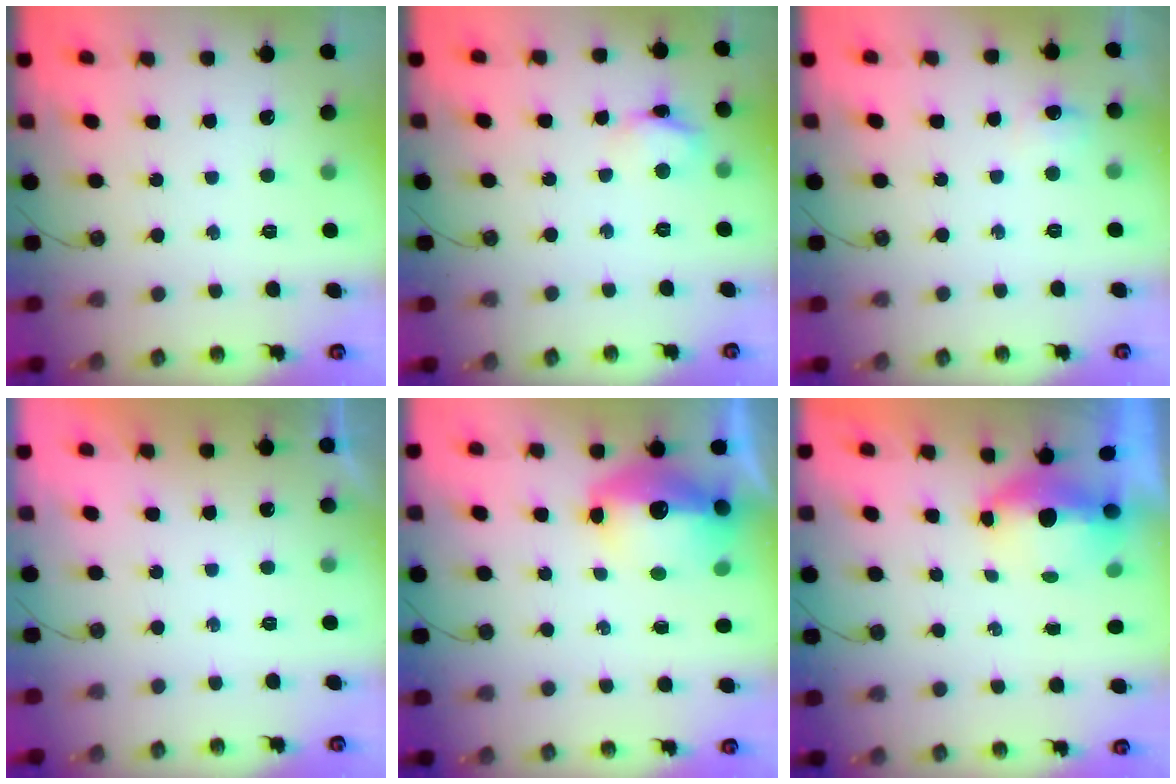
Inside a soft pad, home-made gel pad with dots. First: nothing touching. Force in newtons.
{"total": 6.5, "press": 6.5, "slide": 0.5}
{"total": 5.8, "press": 5.8, "slide": 0.8}
{"total": 0.0}
{"total": 15.0, "press": 14.9, "slide": 1.2}
{"total": 11.4, "press": 6.5, "slide": 9.4}